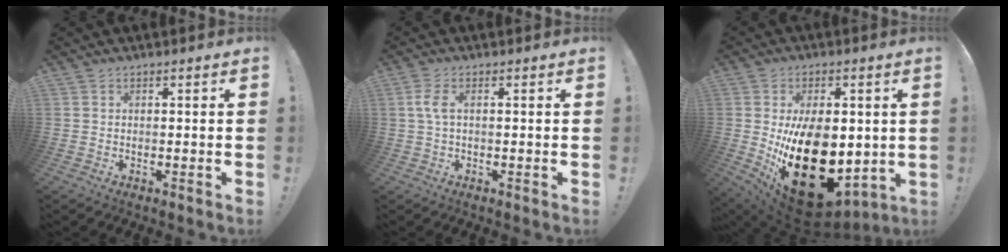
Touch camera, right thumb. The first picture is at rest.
{"total": 3.6, "force": [0.5, 1.3, 3.3], "torque": [-0.070, 0.002, 0.008]}
{"total": 26.3, "force": [-3.0, 15.8, 20.8], "torque": [-0.339, -0.003, -0.022]}